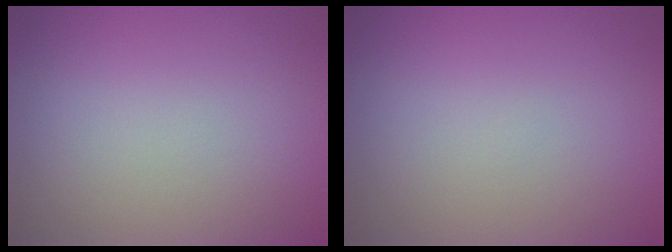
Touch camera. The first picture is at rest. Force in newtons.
{"total": 0.0}